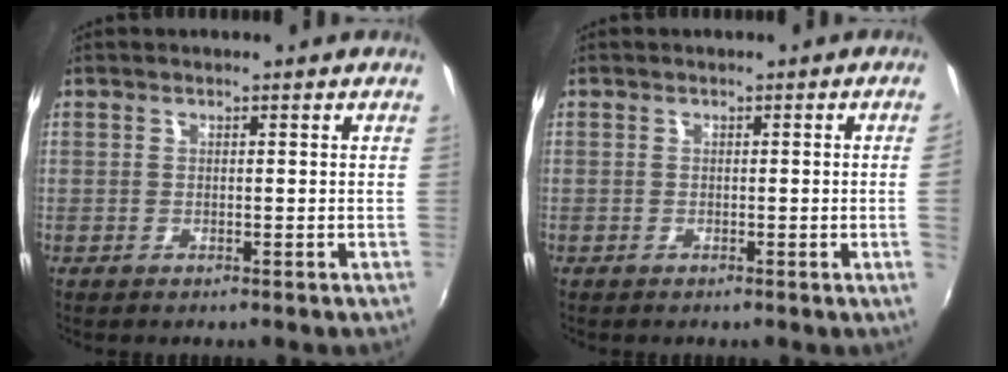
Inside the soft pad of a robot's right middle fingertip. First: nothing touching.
{"total": 1.7, "force": [-0.1, -1.1, 1.4], "torque": [-0.013, -0.012, 0.001]}